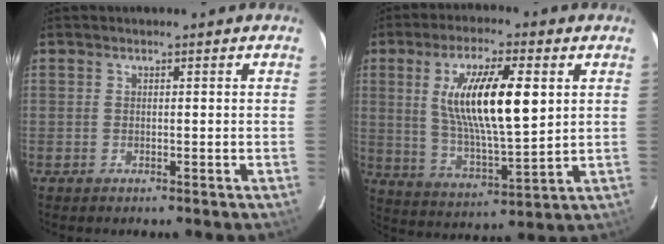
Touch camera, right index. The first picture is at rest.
{"total": 15.9, "force": [4.0, 4.3, 14.8], "torque": [-0.272, -0.002, 0.079]}